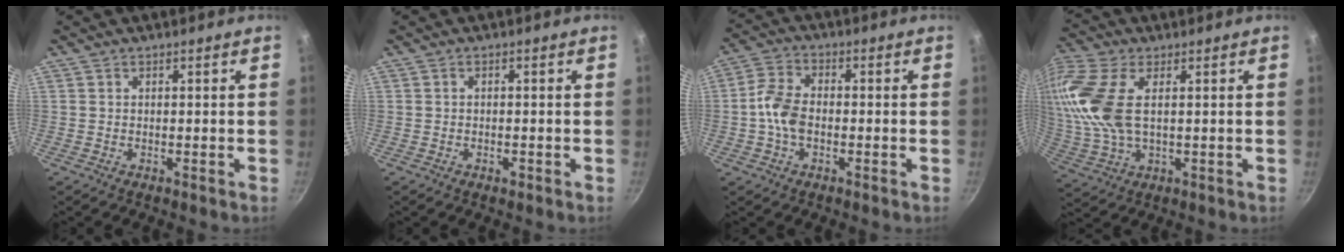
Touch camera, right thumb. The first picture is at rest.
{"total": 1.2, "force": [-0.6, 0.6, 0.8], "torque": [-0.014, 0.004, -0.009]}
{"total": 6.9, "force": [-1.3, 4.4, 5.2], "torque": [-0.102, 0.026, -0.033]}
{"total": 13.6, "force": [2.7, 6.9, 11.4], "torque": [-0.249, 0.006, 0.052]}